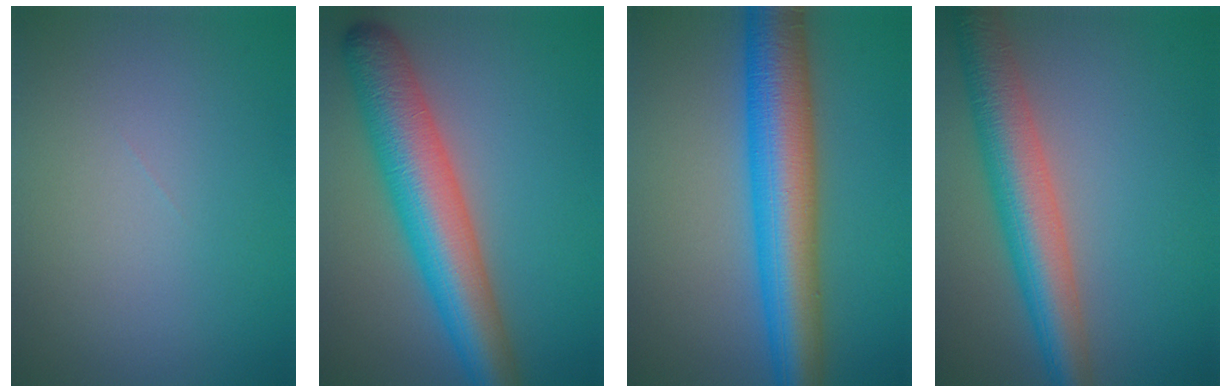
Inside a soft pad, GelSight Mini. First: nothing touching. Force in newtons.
{"total": 9.3, "press": 9.3, "slide": 0.4}
{"total": 10.0, "press": 10.0, "slide": 0.2}
{"total": 7.2, "press": 7.2, "slide": 0.3}